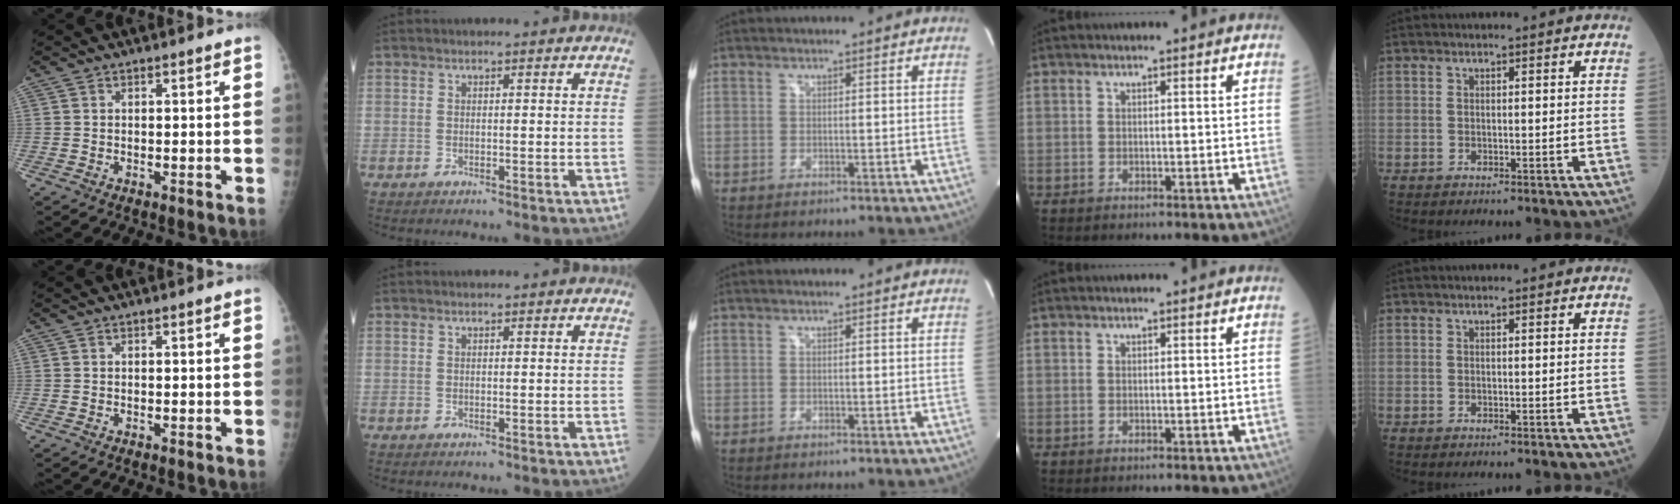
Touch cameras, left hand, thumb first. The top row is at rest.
{}